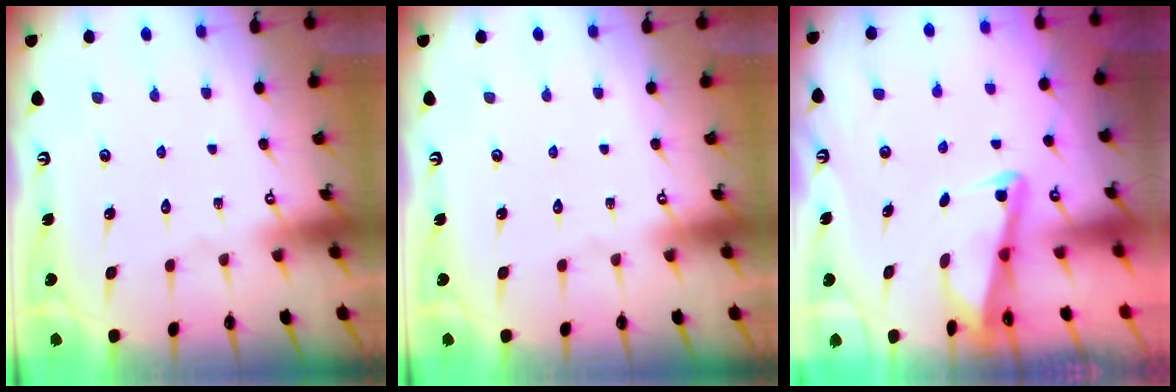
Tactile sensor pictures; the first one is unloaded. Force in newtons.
{"total": 0.0}
{"total": 2.9, "press": 2.9, "slide": 0.4}